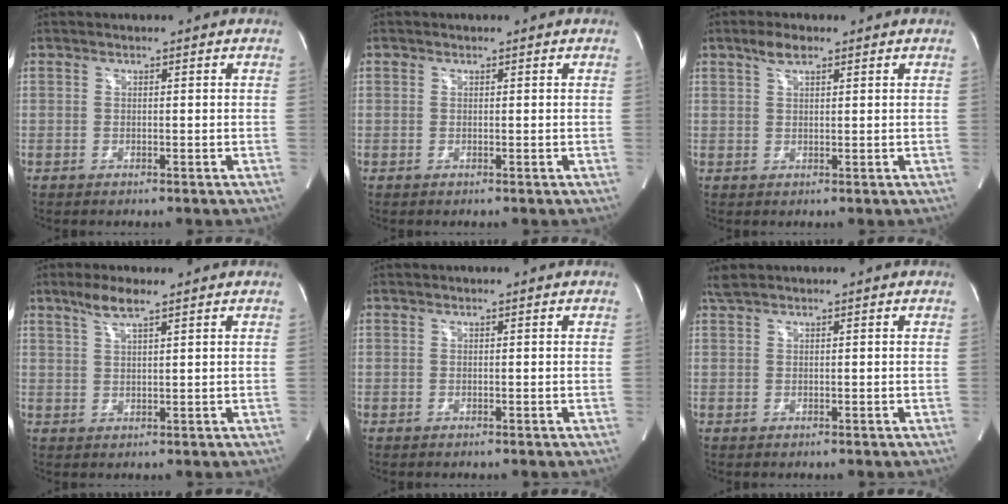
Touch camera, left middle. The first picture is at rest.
{"total": 0.0}
{"total": 2.8, "force": [1.9, 0.9, 1.8], "torque": [-0.041, 0.008, 0.037]}
{"total": 3.9, "force": [2.8, 0.2, 2.7], "torque": [-0.061, 0.003, 0.056]}
{"total": 0.0}
{"total": 1.6, "force": [1.4, 0.1, 0.8], "torque": [-0.024, 0.021, 0.032]}